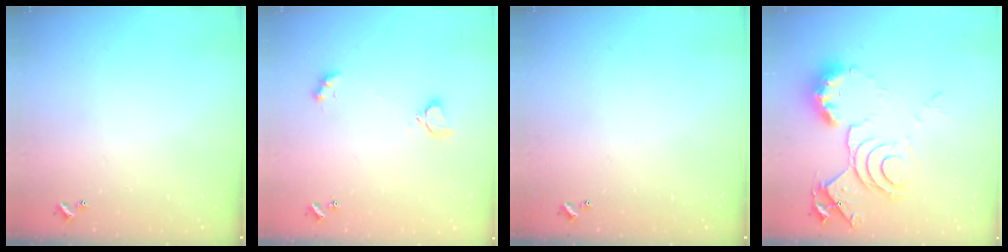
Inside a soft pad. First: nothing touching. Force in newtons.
{"total": 2.9, "press": 2.9, "slide": 0.6}
{"total": 0.0}
{"total": 12.1, "press": 12.0, "slide": 1.6}